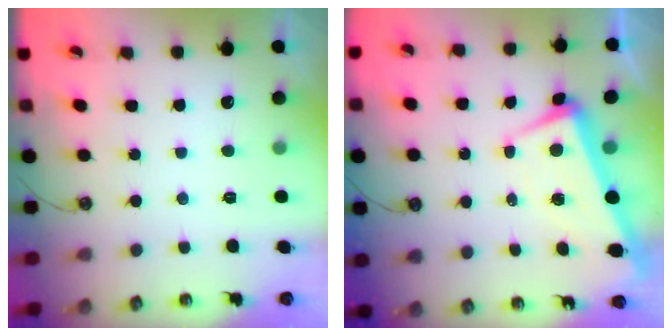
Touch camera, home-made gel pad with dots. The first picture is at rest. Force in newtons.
{"total": 0.8, "press": 0.1, "slide": 0.8}